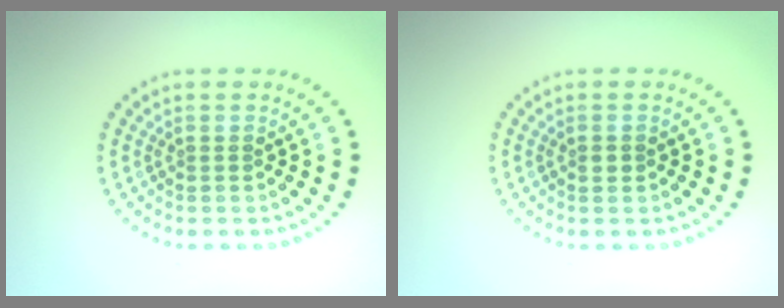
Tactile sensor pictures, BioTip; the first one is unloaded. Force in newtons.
{"total": 0.8, "press": 0.8, "slide": 0.1}